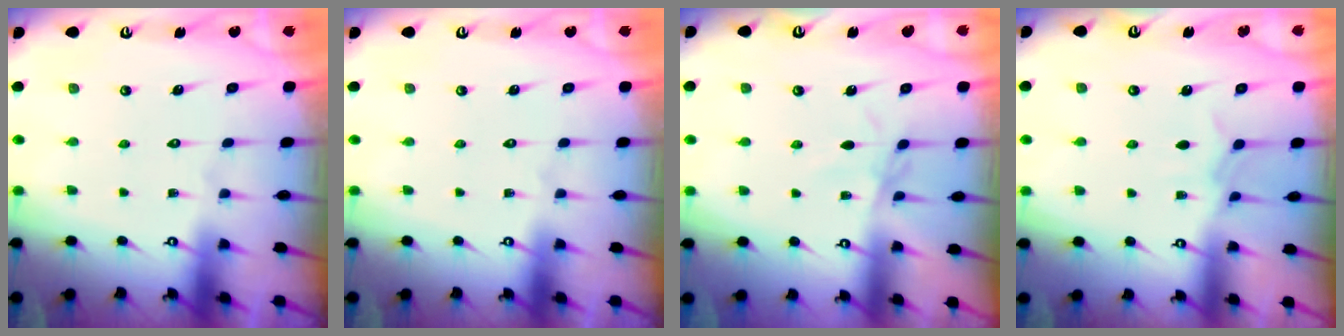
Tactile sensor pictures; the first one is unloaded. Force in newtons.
{"total": 0.0}
{"total": 2.0, "press": 2.0, "slide": 0.4}
{"total": 5.5, "press": 5.5, "slide": 0.5}